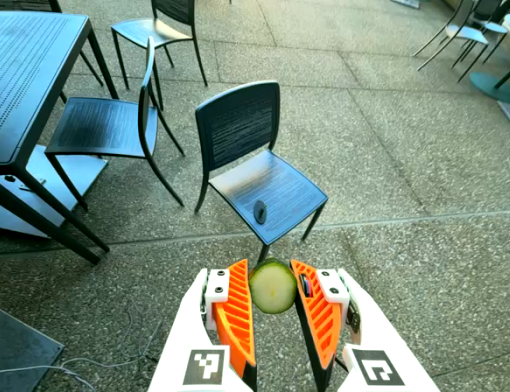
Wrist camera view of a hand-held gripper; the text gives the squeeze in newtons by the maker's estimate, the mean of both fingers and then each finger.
{"total": 9.3, "left": 8.8, "right": 9.8}